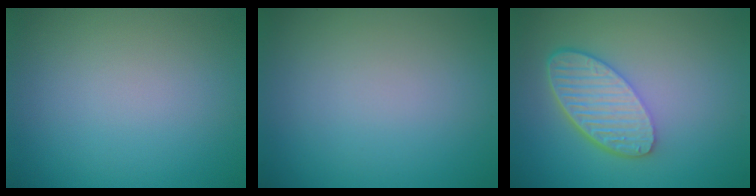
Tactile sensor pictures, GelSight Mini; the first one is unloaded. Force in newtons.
{"total": 0.0}
{"total": 5.9, "press": 4.5, "slide": 3.8}